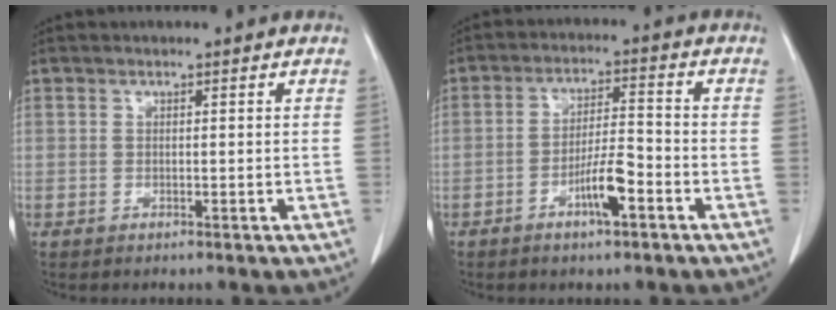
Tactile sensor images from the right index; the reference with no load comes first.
{"total": 6.3, "force": [-3.1, 1.0, 5.4], "torque": [-0.103, 0.003, -0.055]}